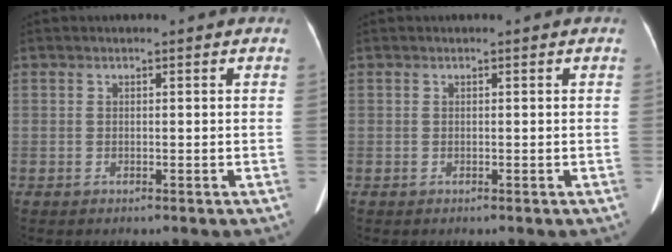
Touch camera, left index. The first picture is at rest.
{"total": 0.0}